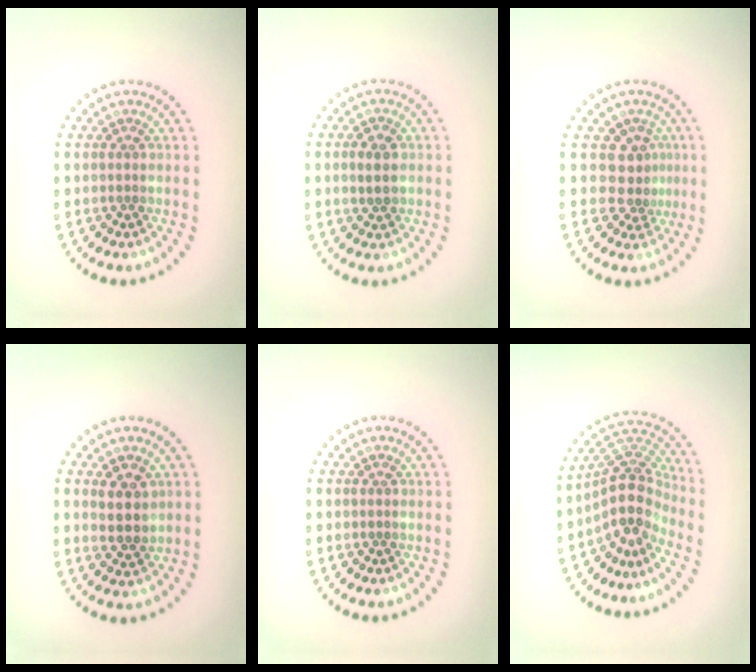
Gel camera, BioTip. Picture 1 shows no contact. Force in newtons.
{"total": 1.6, "press": 1.6, "slide": 0.1}
{"total": 2.6, "press": 1.8, "slide": 1.8}
{"total": 2.8, "press": 2.7, "slide": 0.9}
{"total": 0.0}
{"total": 4.7, "press": 3.4, "slide": 3.1}